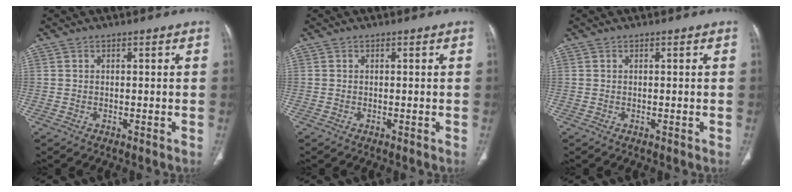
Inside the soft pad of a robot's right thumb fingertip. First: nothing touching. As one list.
[{"total": 0.0}, {"total": 0.0}]